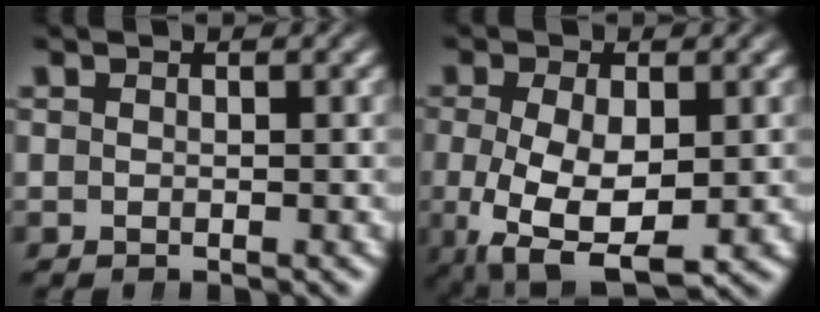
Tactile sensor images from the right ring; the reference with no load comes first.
{"total": 9.6, "force": [-3.5, 5.9, 6.7], "torque": [-0.157, -0.062, -0.028]}